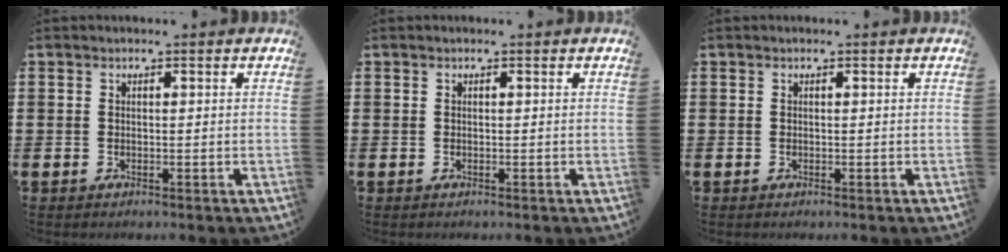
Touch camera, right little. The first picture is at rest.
{"total": 0.0}
{"total": 0.0}